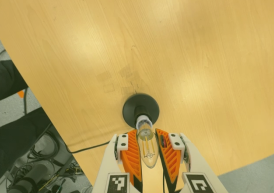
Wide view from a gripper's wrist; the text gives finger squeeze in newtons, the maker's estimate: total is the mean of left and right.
{"total": 19.4, "left": 20.6, "right": 18.3}